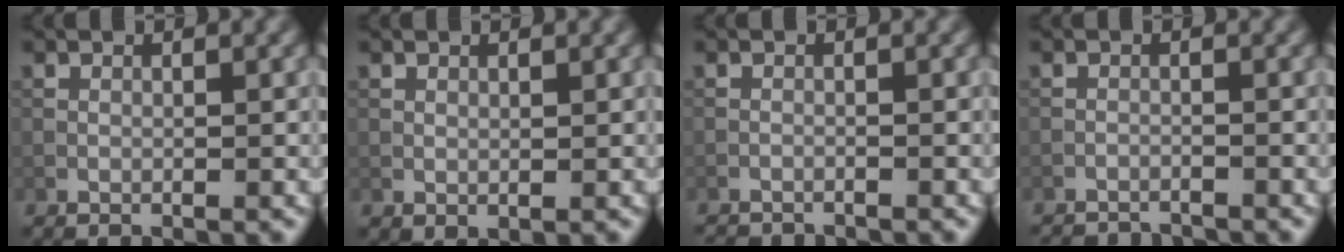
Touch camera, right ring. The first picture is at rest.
{"total": 0.5, "force": [0.3, 0.3, 0.3], "torque": [-0.005, 0.000, 0.008]}
{"total": 3.2, "force": [-3.1, 0.2, 0.4], "torque": [-0.016, -0.011, -0.052]}
{"total": 5.3, "force": [-5.2, 0.7, 0.8], "torque": [-0.016, -0.011, -0.078]}